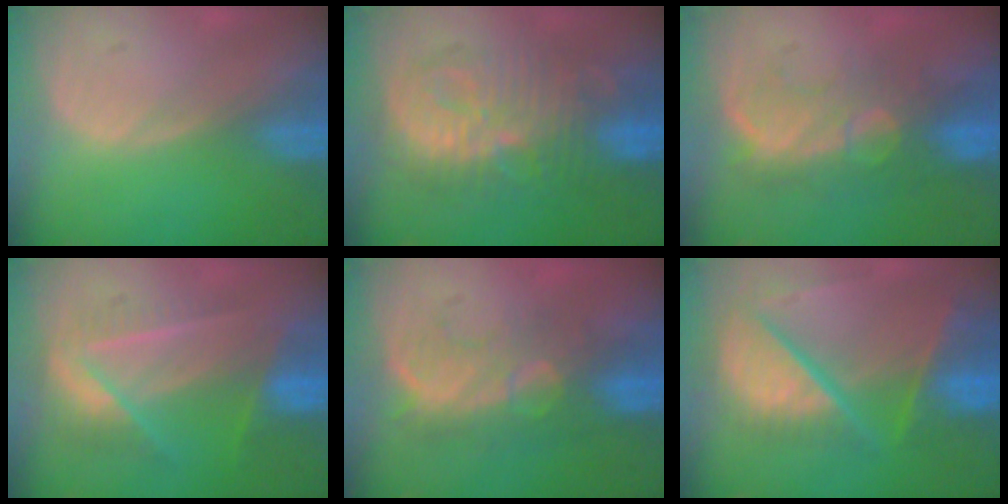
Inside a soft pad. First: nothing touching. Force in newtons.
{"total": 10.3, "press": 10.3, "slide": 0.4}
{"total": 8.8, "press": 8.2, "slide": 3.2}
{"total": 7.1, "press": 6.8, "slide": 2.2}
{"total": 8.0, "press": 7.9, "slide": 1.6}
{"total": 11.0, "press": 9.2, "slide": 6.1}